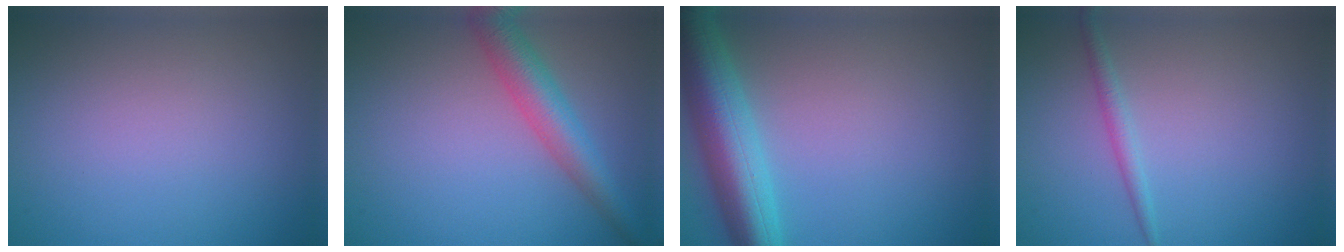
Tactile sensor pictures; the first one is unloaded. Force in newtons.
{"total": 4.5, "press": 4.5, "slide": 0.2}
{"total": 7.5, "press": 7.5, "slide": 0.3}
{"total": 1.3, "press": 1.3, "slide": 0.1}